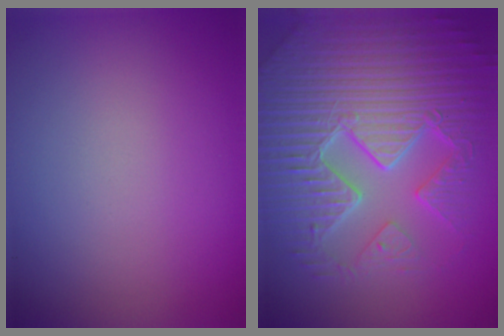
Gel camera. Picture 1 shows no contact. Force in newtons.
{"total": 9.8, "press": 6.9, "slide": 7.0}